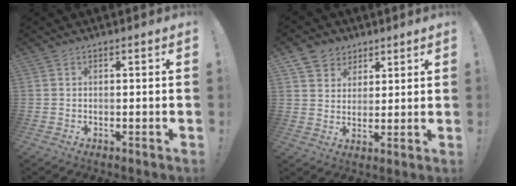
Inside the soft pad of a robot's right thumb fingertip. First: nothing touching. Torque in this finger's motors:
{"motor_torque": [-0.01, 0.02, 0.05, 0.02, 0.00]}